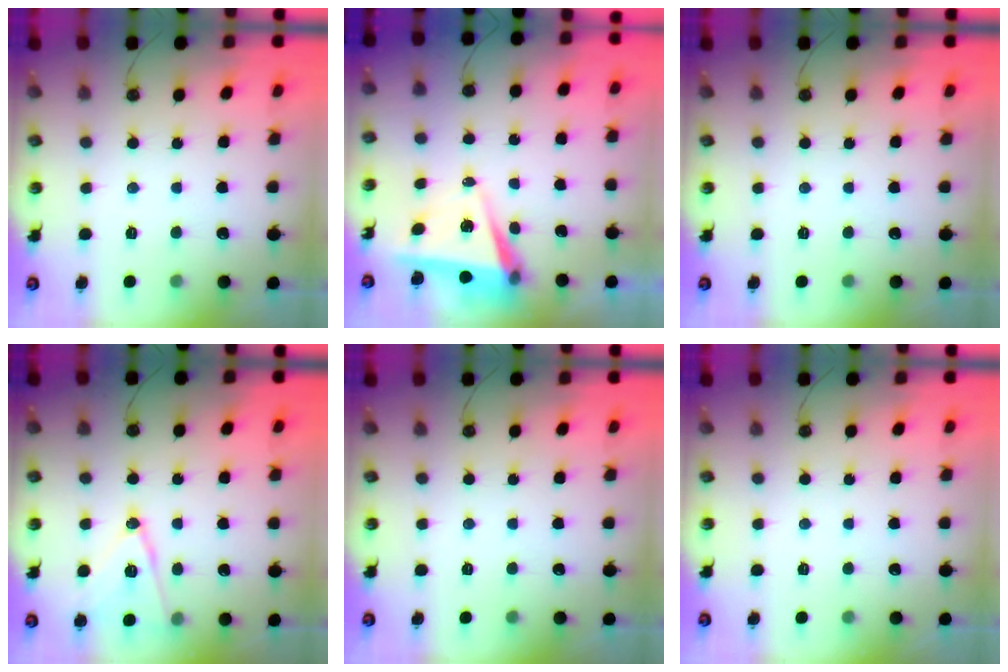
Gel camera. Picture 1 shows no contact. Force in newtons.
{"total": 5.9, "press": 4.2, "slide": 4.1}
{"total": 0.0}
{"total": 13.4, "press": 13.0, "slide": 3.3}
{"total": 0.0}
{"total": 0.0}